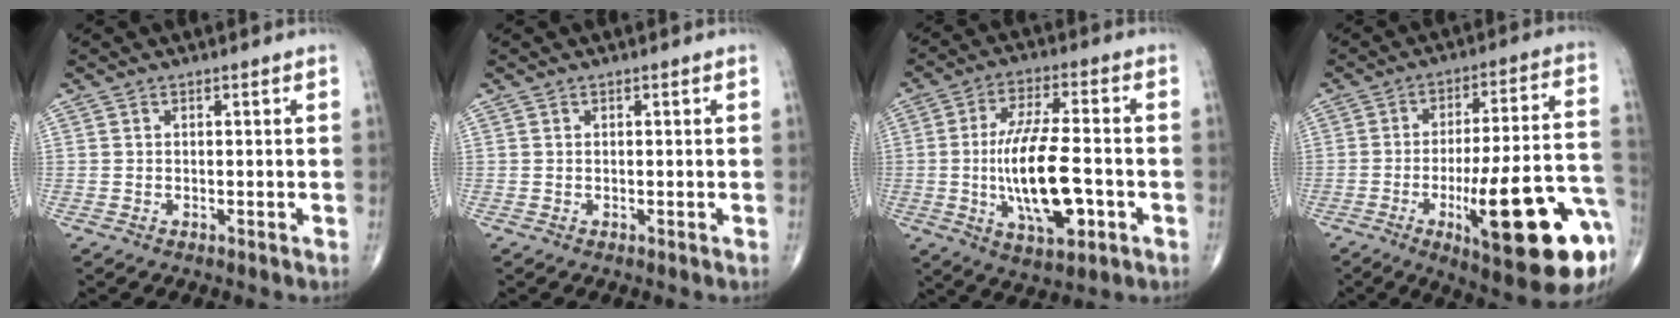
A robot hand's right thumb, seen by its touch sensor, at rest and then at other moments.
{"total": 0.0}
{"total": 15.9, "force": [-2.9, 5.9, 14.4], "torque": [-0.257, 0.010, -0.046]}
{"total": 25.6, "force": [-8.9, 6.0, 23.3], "torque": [-0.289, 0.024, -0.115]}